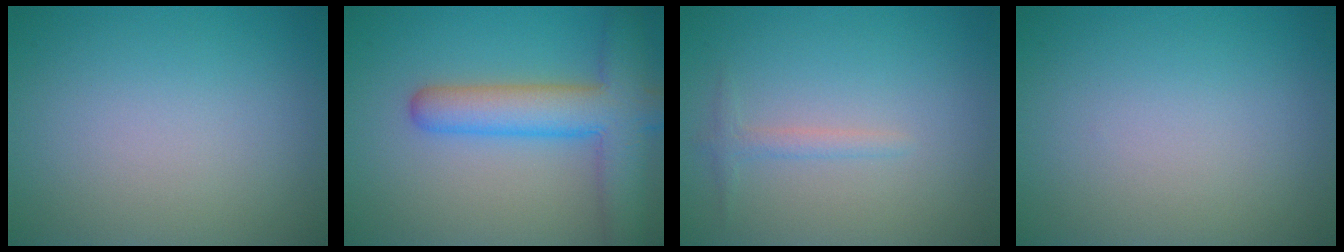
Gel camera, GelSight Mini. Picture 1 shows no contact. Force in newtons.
{"total": 7.4, "press": 7.4, "slide": 0.4}
{"total": 1.1, "press": 1.1, "slide": 0.1}
{"total": 0.0}